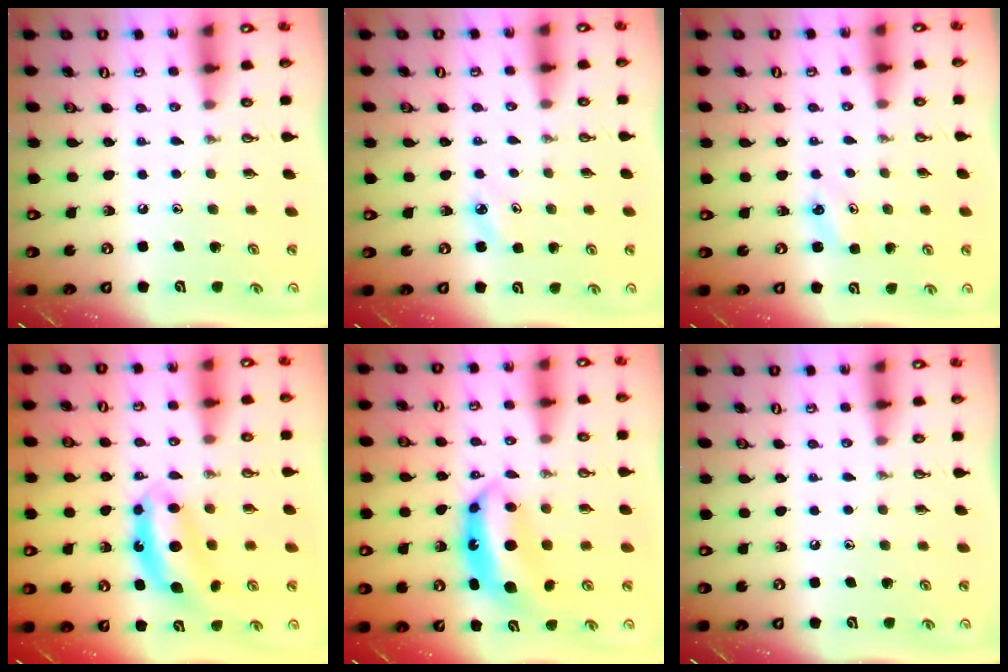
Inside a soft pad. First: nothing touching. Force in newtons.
{"total": 4.2, "press": 4.2, "slide": 0.4}
{"total": 4.0, "press": 4.0, "slide": 0.3}
{"total": 6.8, "press": 6.8, "slide": 0.6}
{"total": 8.2, "press": 8.2, "slide": 1.1}
{"total": 0.0}